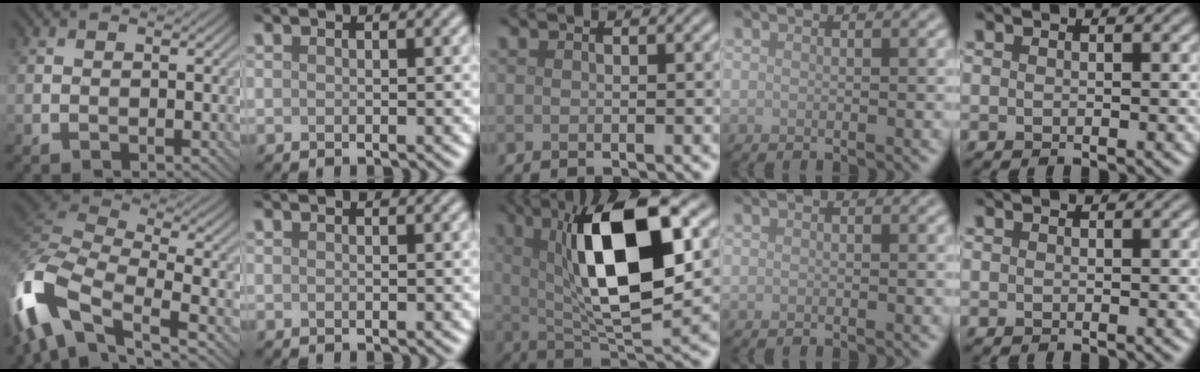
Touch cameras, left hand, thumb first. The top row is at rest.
{"thumb": {"total": 14.3, "force": [-7.5, 6.6, 10.2], "torque": [-0.263, -0.003, -0.154]}, "middle": {"total": 12.4, "force": [2.9, 4.1, 11.3], "torque": [-0.185, 0.010, 0.048]}}